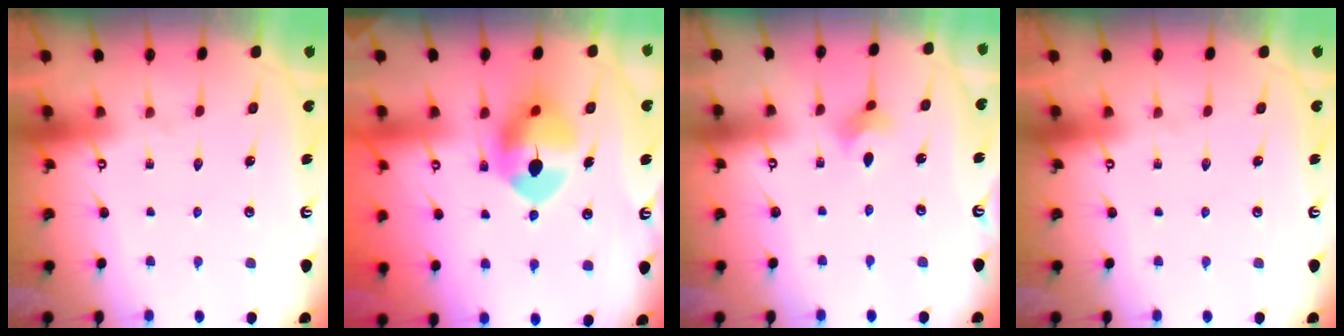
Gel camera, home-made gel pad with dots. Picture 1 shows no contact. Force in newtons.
{"total": 10.8, "press": 10.7, "slide": 1.1}
{"total": 2.8, "press": 2.8, "slide": 0.7}
{"total": 0.0}